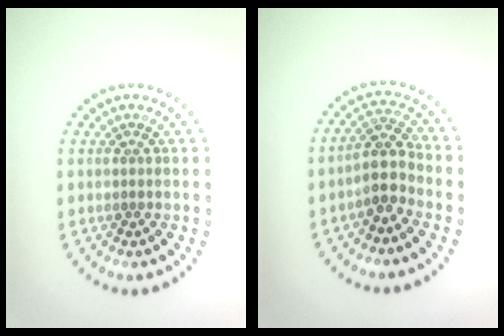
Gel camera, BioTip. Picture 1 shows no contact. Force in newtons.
{"total": 2.9, "press": 2.4, "slide": 1.6}